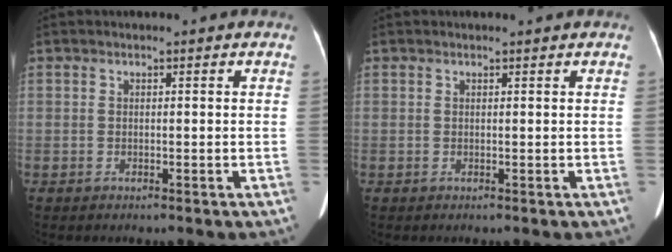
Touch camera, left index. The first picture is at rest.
{"total": 0.7, "force": [0.7, 0.0, 0.2], "torque": [-0.008, 0.002, 0.008]}